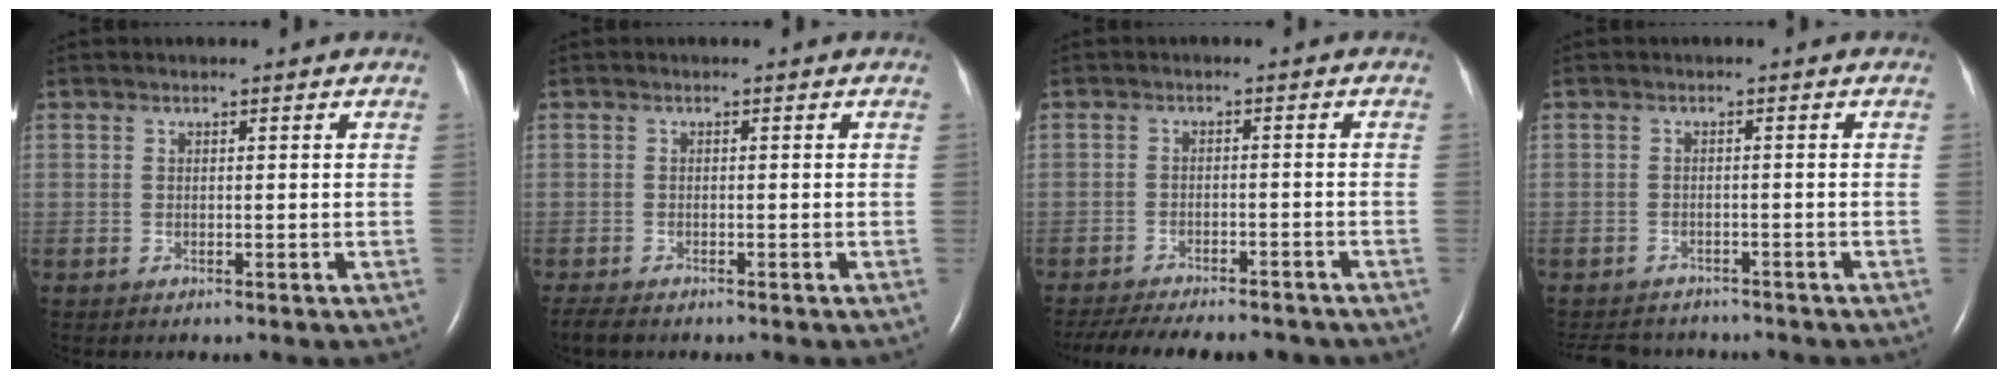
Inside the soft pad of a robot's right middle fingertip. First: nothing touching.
{"total": 2.2, "force": [-1.8, 0.6, 1.1], "torque": [-0.027, -0.007, -0.028]}
{"total": 16.0, "force": [-14.0, 4.2, 6.6], "torque": [-0.148, -0.016, -0.186]}
{"total": 7.8, "force": [-7.0, 2.9, 1.6], "torque": [-0.031, -0.003, -0.094]}